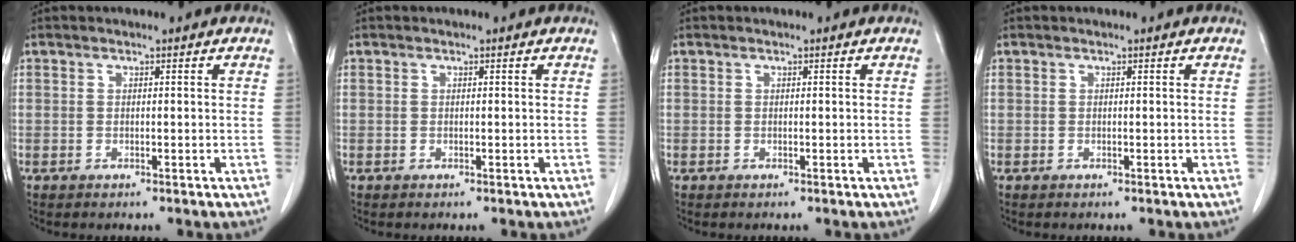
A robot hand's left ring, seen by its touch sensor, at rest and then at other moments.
{"total": 0.0}
{"total": 0.0}
{"total": 0.0}